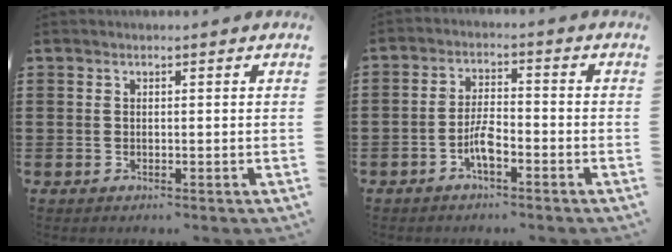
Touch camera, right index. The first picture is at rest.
{"total": 4.3, "force": [-2.1, 1.3, 3.5], "torque": [-0.080, 0.000, -0.045]}